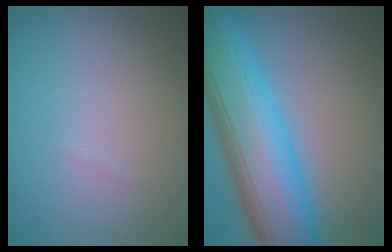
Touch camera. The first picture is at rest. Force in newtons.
{"total": 12.4, "press": 12.4, "slide": 0.2}